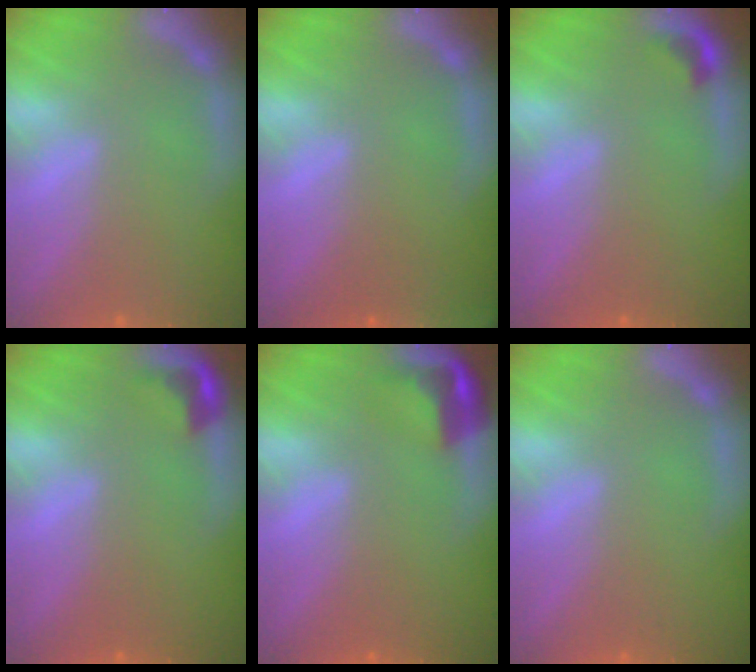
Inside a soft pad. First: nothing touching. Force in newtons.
{"total": 6.4}
{"total": 1.4}
{"total": 2.4}
{"total": 3.9}
{"total": 0.0}